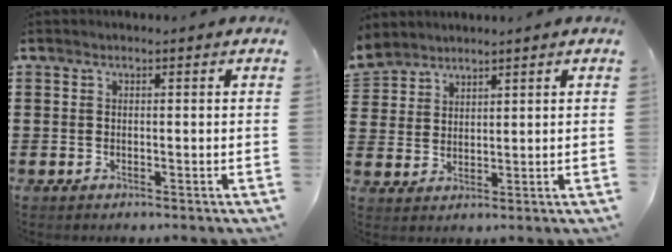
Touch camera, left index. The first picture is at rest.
{"total": 3.7, "force": [3.3, 1.5, -0.4], "torque": [-0.009, -0.006, 0.065]}